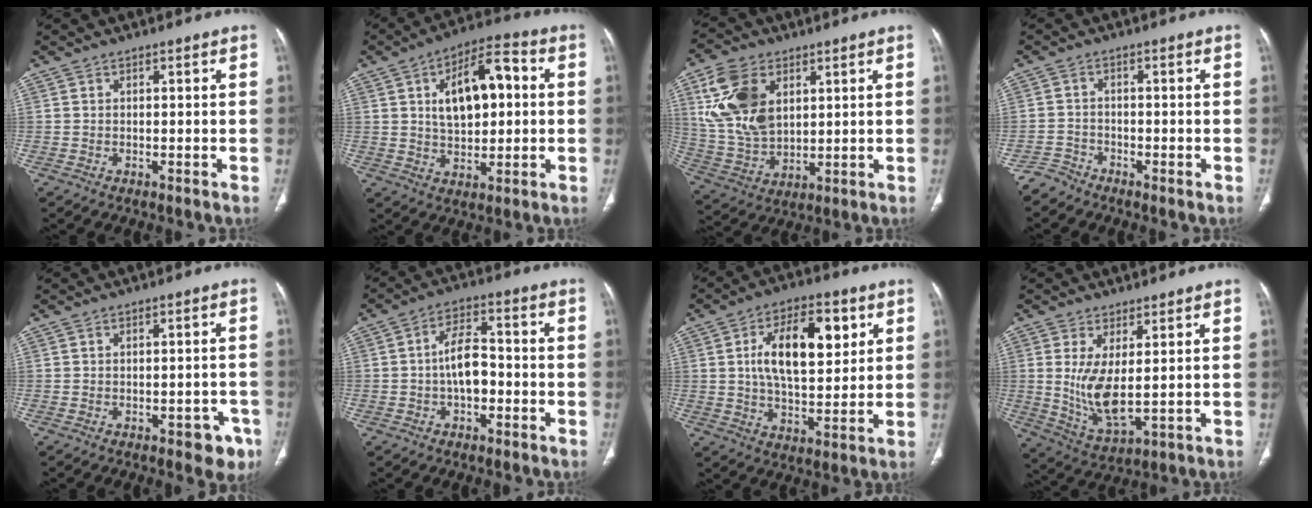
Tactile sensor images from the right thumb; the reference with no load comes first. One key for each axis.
{"total": 14.2, "fx": 2.6, "fy": 7.4, "fz": 11.8, "tx": -0.167, "ty": 0.017, "tz": 0.038}
{"total": 15.4, "fx": 5.2, "fy": 9.9, "fz": 10.6, "tx": -0.197, "ty": -0.015, "tz": 0.115}
{"total": 2.6, "fx": -2.4, "fy": 0.8, "fz": -0.5, "tx": 0.016, "ty": -0.003, "tz": -0.054}
{"total": 5.2, "fx": -2.8, "fy": 2.7, "fz": 3.5, "tx": -0.018, "ty": 0.013, "tz": -0.029}
{"total": 7.7, "fx": -1.5, "fy": 4.6, "fz": 6.0, "tx": -0.091, "ty": 0.031, "tz": -0.033}
{"total": 15.4, "fx": 4.3, "fy": 7.7, "fz": 12.7, "tx": -0.183, "ty": -0.007, "tz": 0.072}
{"total": 9.1, "fx": 1.0, "fy": 3.5, "fz": 8.3, "tx": -0.170, "ty": -0.026, "tz": 0.035}